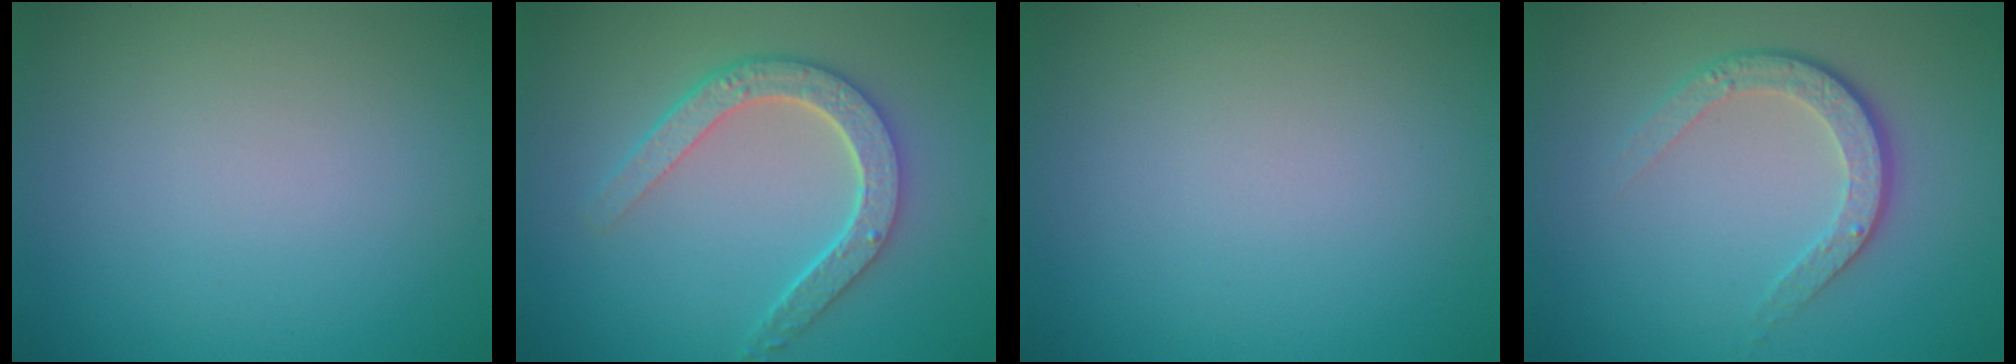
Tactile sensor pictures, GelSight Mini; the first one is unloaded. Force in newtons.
{"total": 4.7, "press": 3.6, "slide": 3.0}
{"total": 0.0}
{"total": 3.5, "press": 2.5, "slide": 2.4}